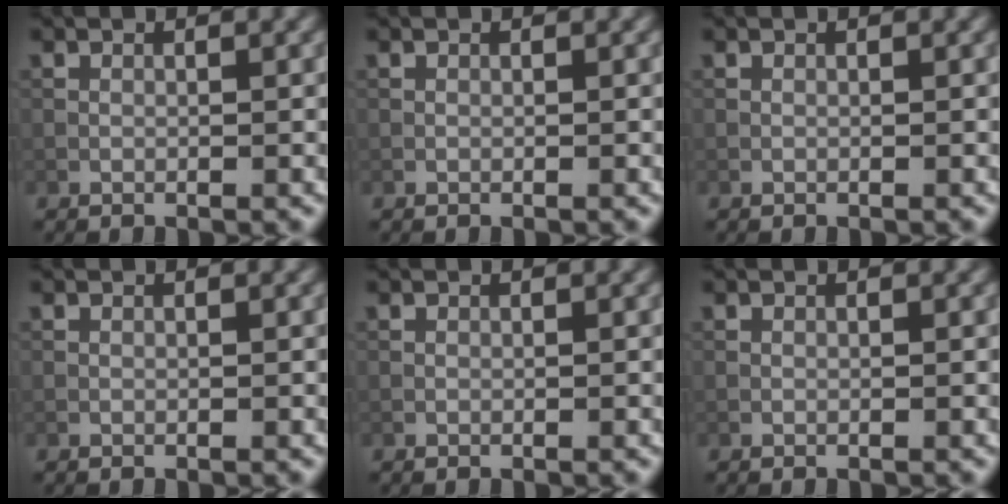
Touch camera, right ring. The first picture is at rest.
{"total": 0.0}
{"total": 0.0}
{"total": 0.0}
{"total": 0.0}
{"total": 0.0}